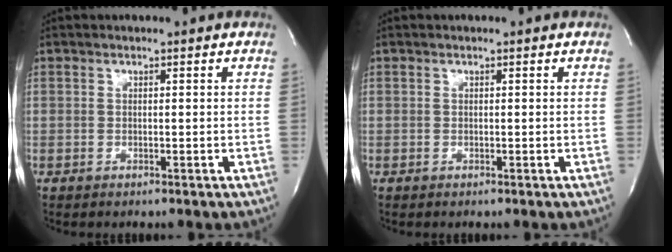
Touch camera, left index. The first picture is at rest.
{"total": 0.0}